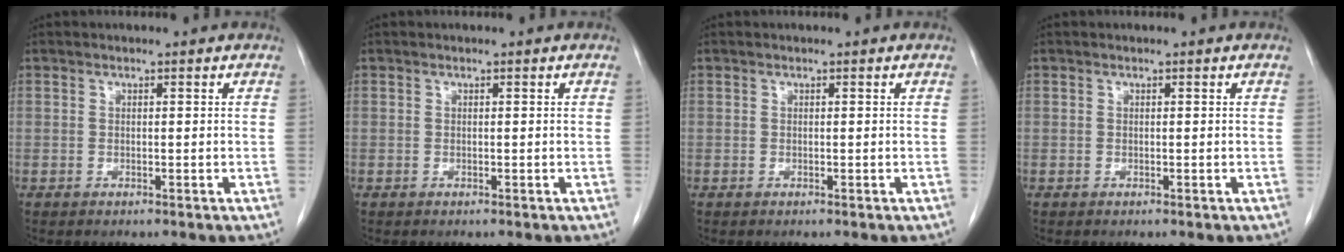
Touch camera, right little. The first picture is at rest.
{"total": 0.0}
{"total": 0.0}
{"total": 0.0}